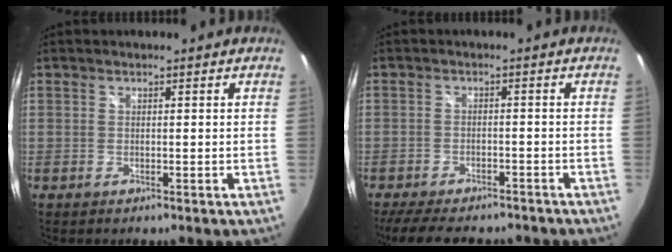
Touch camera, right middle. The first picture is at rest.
{"total": 12.0, "force": [-9.9, 4.0, 5.4], "torque": [-0.120, -0.020, -0.148]}